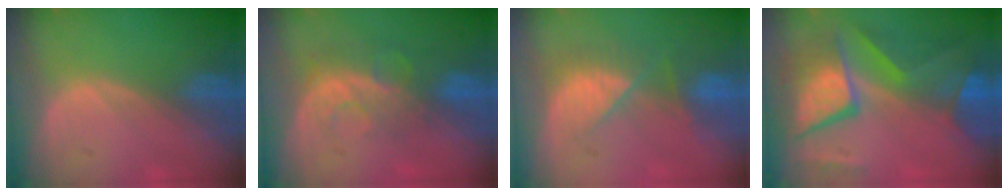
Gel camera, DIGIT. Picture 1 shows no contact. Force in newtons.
{"total": 8.2, "press": 6.9, "slide": 4.4}
{"total": 7.2, "press": 6.6, "slide": 2.9}
{"total": 11.8, "press": 11.7, "slide": 1.2}